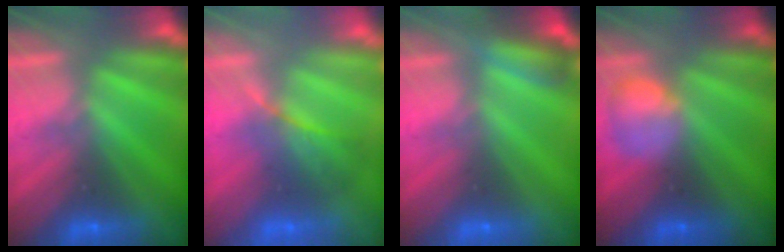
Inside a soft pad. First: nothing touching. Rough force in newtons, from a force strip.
{"total": 2.3}
{"total": 2.9}
{"total": 2.3}